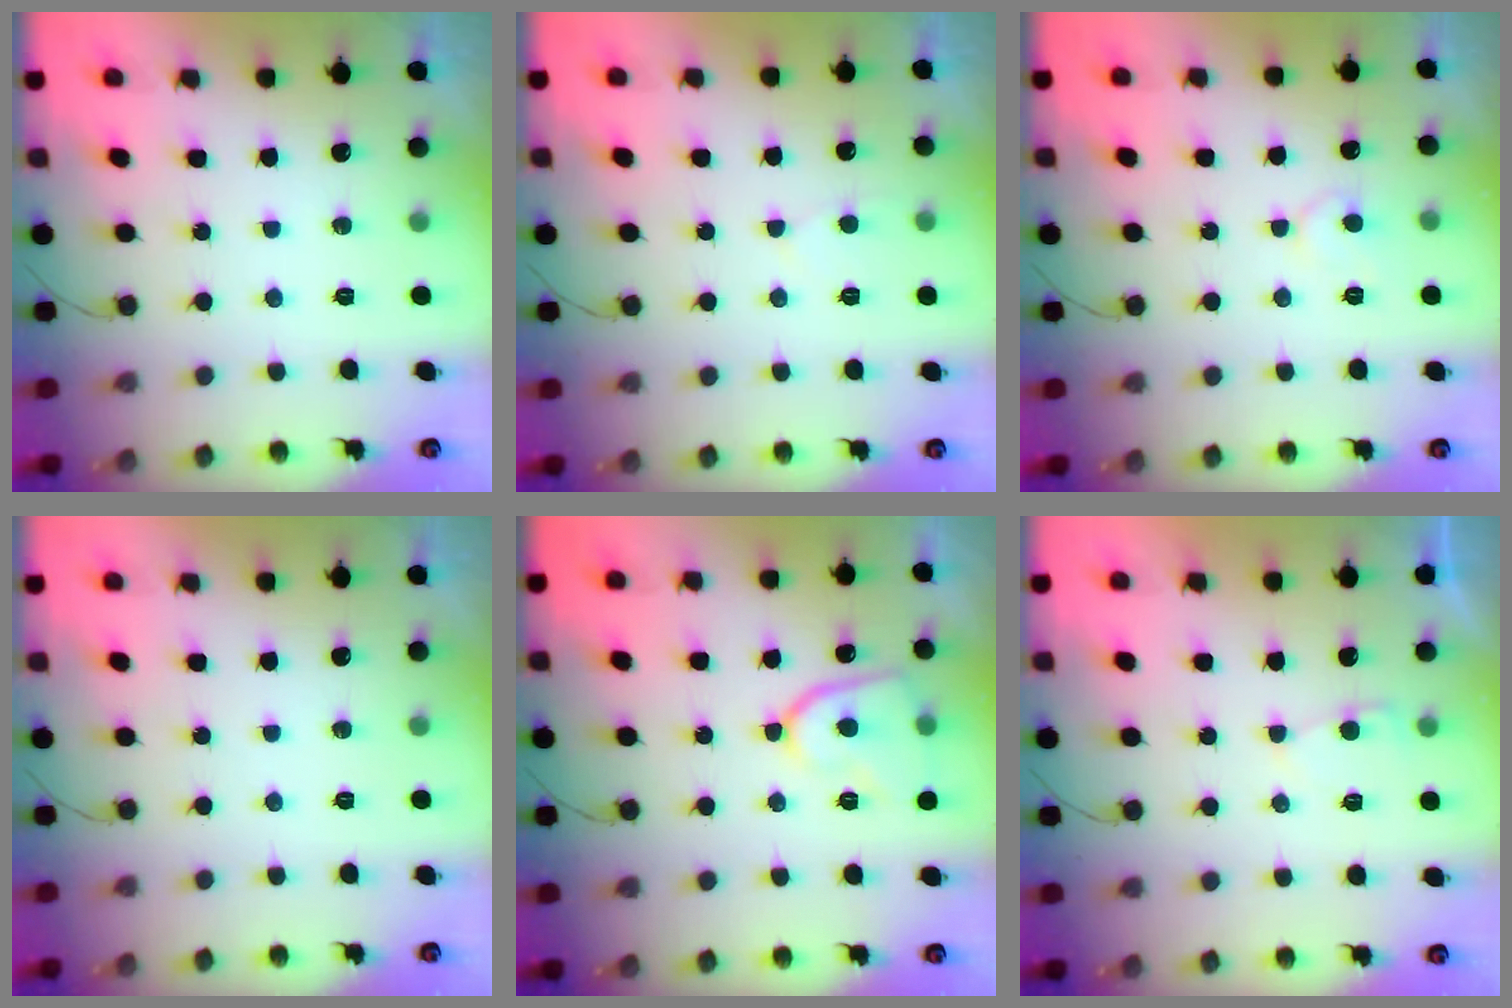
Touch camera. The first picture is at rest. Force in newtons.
{"total": 2.7, "press": 2.7, "slide": 0.3}
{"total": 5.2, "press": 5.2, "slide": 0.6}
{"total": 0.0}
{"total": 11.4, "press": 11.3, "slide": 1.5}
{"total": 2.0, "press": 2.0, "slide": 0.3}